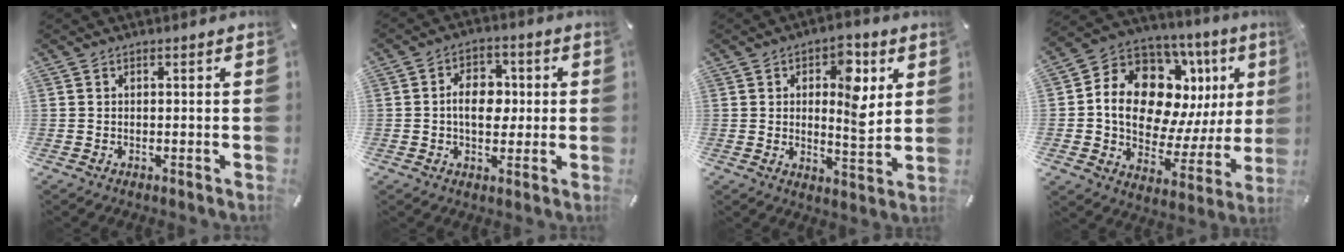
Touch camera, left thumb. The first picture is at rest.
{"total": 8.5, "force": [-0.1, 5.9, 6.1], "torque": [-0.090, 0.002, -0.007]}
{"total": 10.2, "force": [3.3, 5.3, 8.1], "torque": [-0.098, -0.018, 0.049]}
{"total": 16.3, "force": [5.5, 11.2, 10.5], "torque": [-0.171, -0.049, 0.095]}